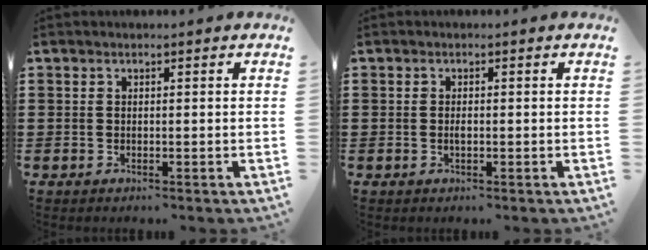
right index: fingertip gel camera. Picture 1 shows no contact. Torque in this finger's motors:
{"motor_torque": [2.14, 0.00, 0.16, 0.05]}